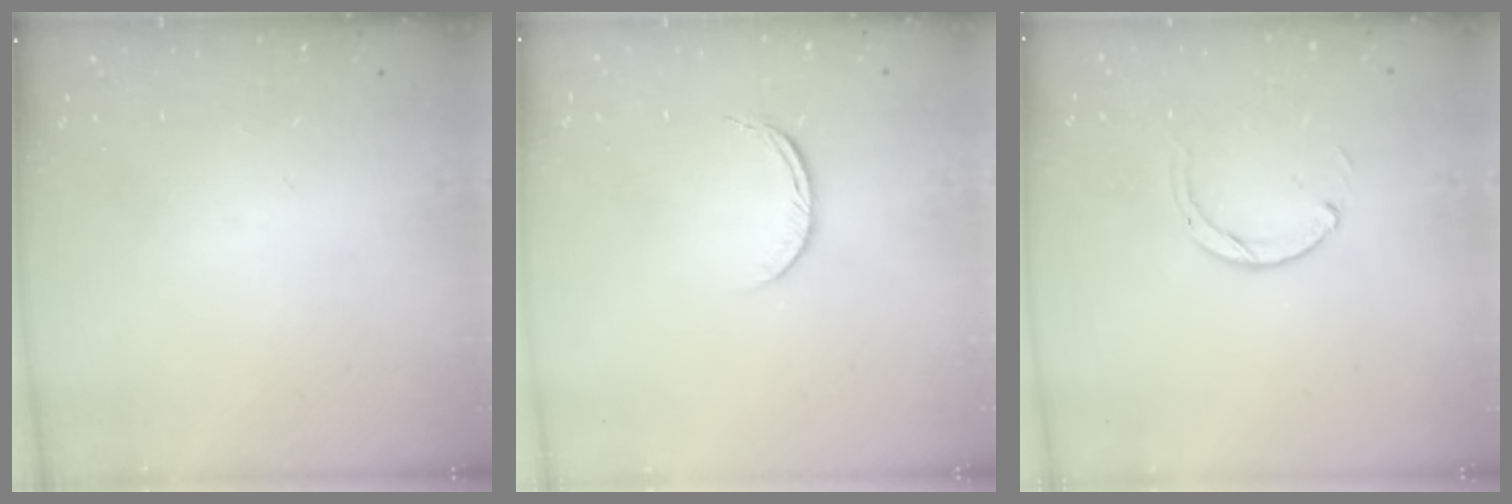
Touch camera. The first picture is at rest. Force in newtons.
{"total": 4.9, "press": 4.9, "slide": 0.5}
{"total": 2.3, "press": 2.3, "slide": 0.3}